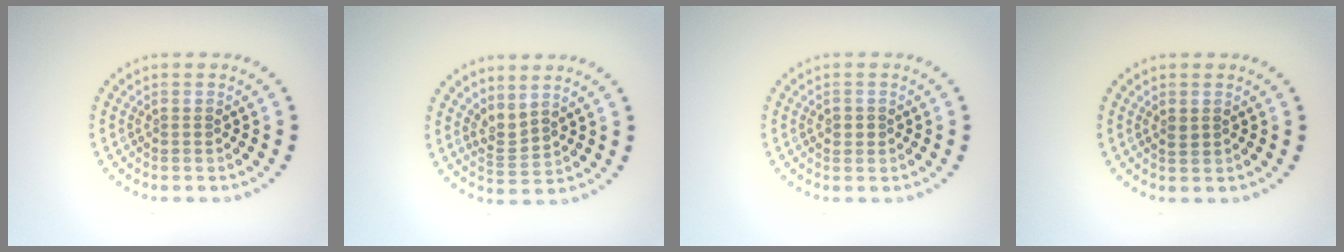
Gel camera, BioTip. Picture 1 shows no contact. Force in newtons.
{"total": 2.1, "press": 1.4, "slide": 1.5}
{"total": 1.0, "press": 1.0, "slide": 0.3}
{"total": 0.8, "press": 0.8, "slide": 0.1}